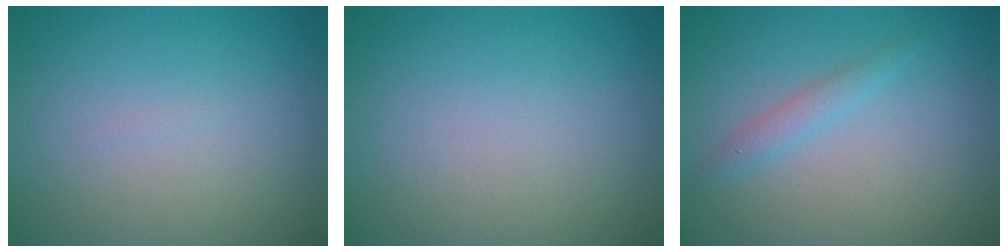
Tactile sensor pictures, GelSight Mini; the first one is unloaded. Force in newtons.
{"total": 0.0}
{"total": 1.5, "press": 1.4, "slide": 0.1}